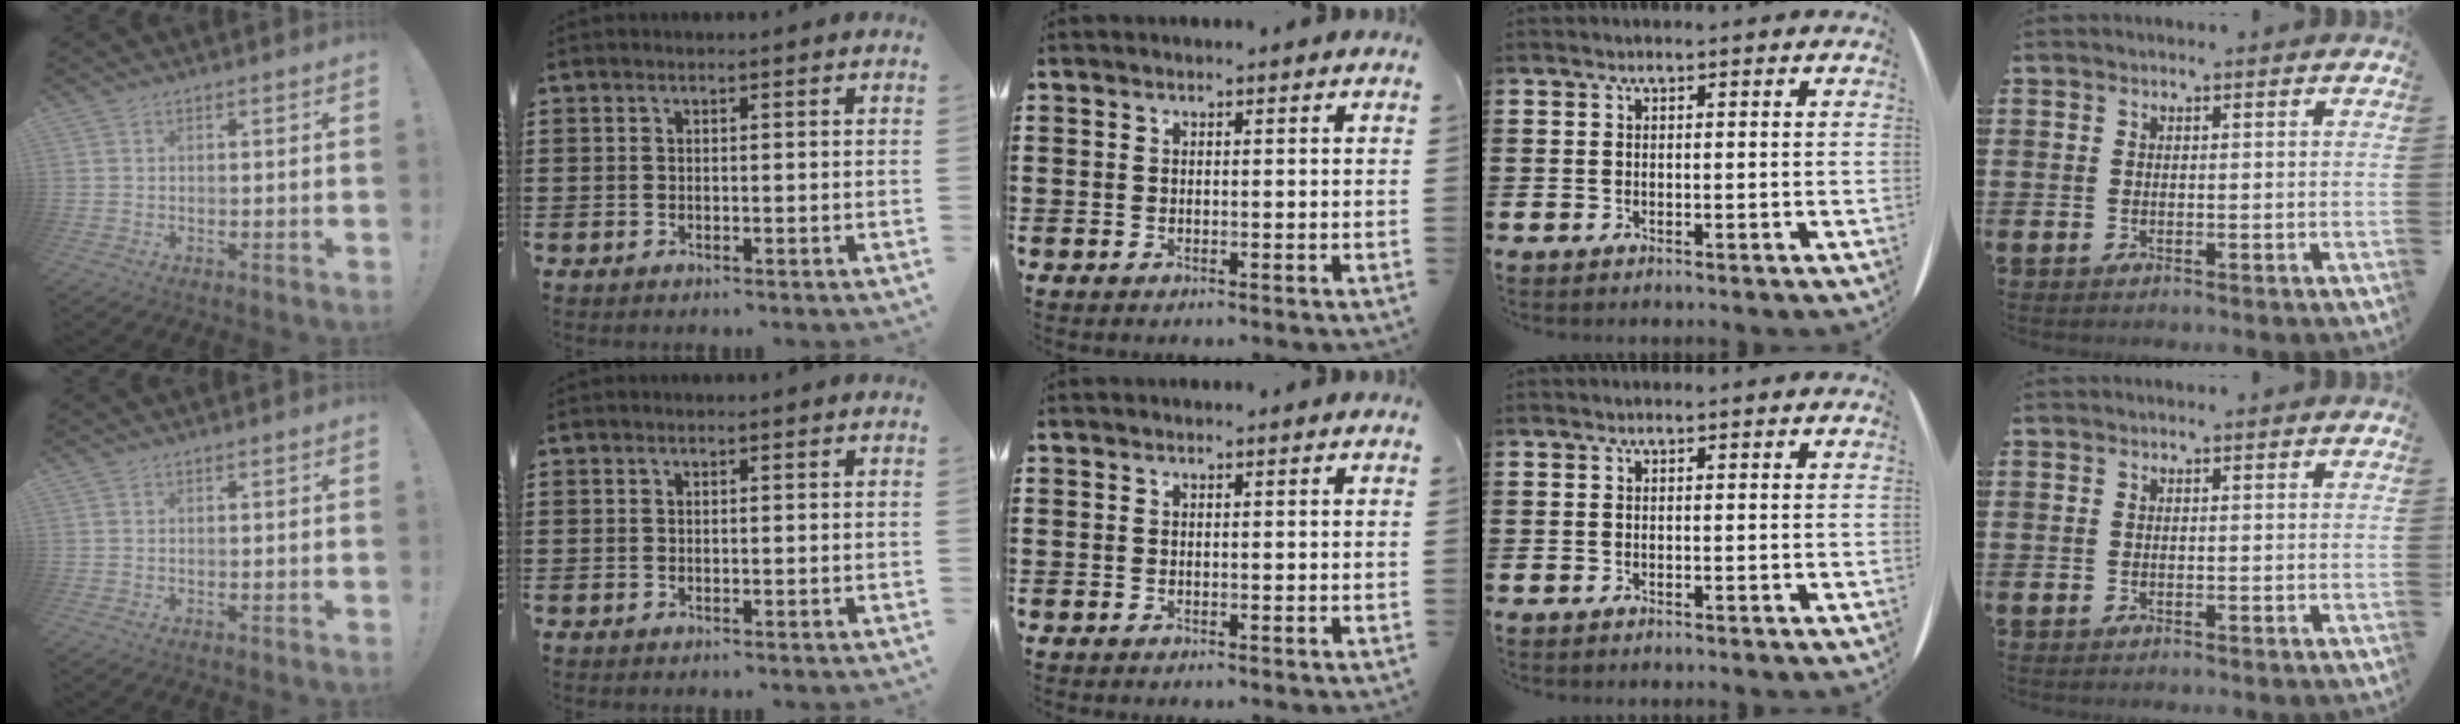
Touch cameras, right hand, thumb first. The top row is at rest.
{}